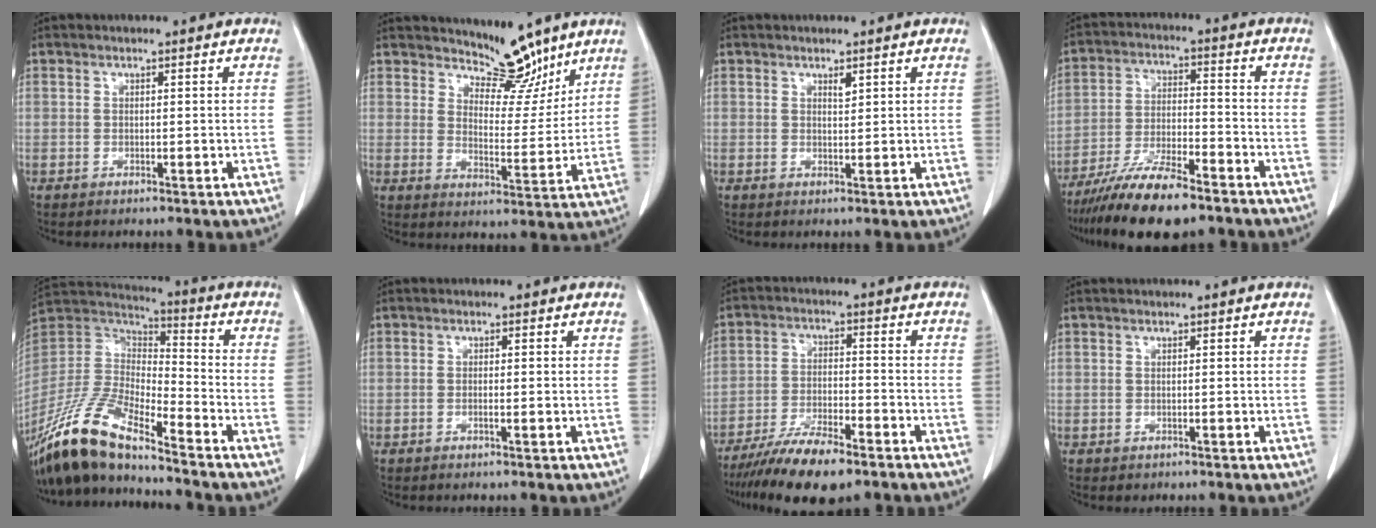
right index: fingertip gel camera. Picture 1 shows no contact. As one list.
[{"total": 7.8, "force": [6.9, 2.8, 2.3], "torque": [-0.022, -0.013, 0.110]}, {"total": 0.9, "force": [0.7, 0.2, 0.6], "torque": [-0.012, -0.006, 0.012]}, {"total": 13.4, "force": [-10.4, 2.6, 8.1], "torque": [-0.145, -0.020, -0.180]}, {"total": 16.6, "force": [-13.4, 3.0, 9.4], "torque": [-0.195, -0.010, -0.260]}, {"total": 0.6, "force": [-0.2, 0.0, 0.6], "torque": [-0.012, 0.001, -0.001]}, {"total": 11.6, "force": [-8.8, 2.4, 7.1], "torque": [-0.123, -0.022, -0.151]}, {"total": 0.5, "force": [-0.1, 0.5, 0.0], "torque": [0.003, 0.005, -0.002]}]